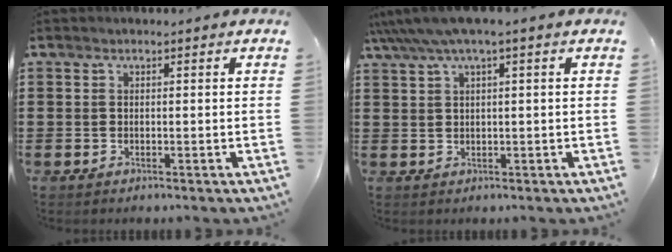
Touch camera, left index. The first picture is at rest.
{"total": 3.3, "force": [1.3, 0.0, 3.0], "torque": [-0.066, -0.003, 0.020]}